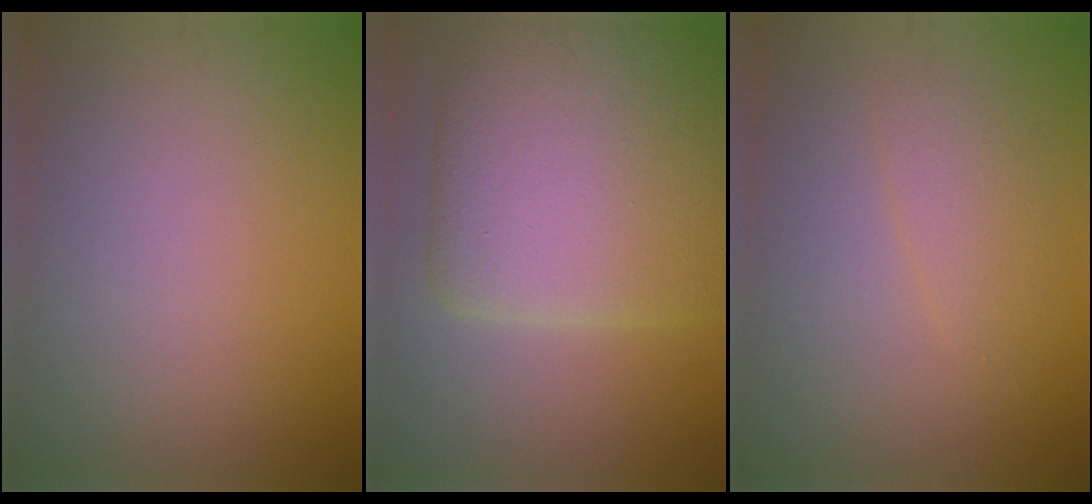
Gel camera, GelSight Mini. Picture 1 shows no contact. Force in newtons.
{"total": 11.3, "press": 11.3, "slide": 0.4}
{"total": 2.0, "press": 2.0, "slide": 0.1}